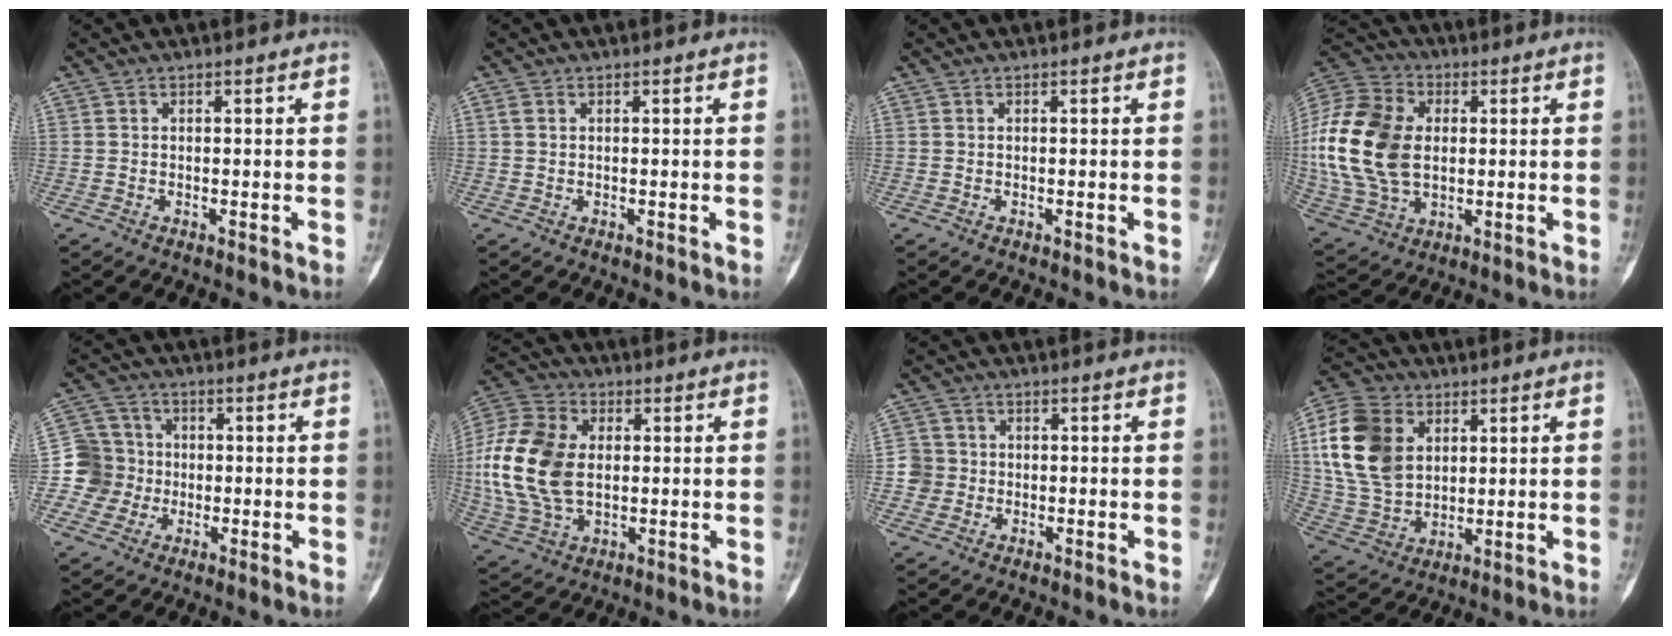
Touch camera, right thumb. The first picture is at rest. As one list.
[{"total": 0.9, "force": [0.4, 0.7, 0.5], "torque": [-0.007, 0.003, 0.007]}, {"total": 0.0}, {"total": 20.9, "force": [1.2, 14.5, 15.0], "torque": [-0.304, 0.003, 0.027]}, {"total": 8.3, "force": [-1.6, 8.2, 0.6], "torque": [0.033, 0.026, -0.037]}, {"total": 18.1, "force": [0.7, 12.1, 13.4], "torque": [-0.269, 0.008, 0.016]}, {"total": 3.7, "force": [-0.7, 3.6, 0.0], "torque": [0.031, 0.012, -0.022]}, {"total": 16.6, "force": [4.4, 12.3, 10.3], "torque": [-0.182, -0.002, 0.086]}]